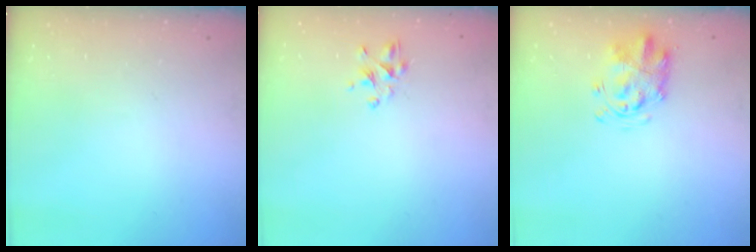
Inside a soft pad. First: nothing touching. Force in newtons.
{"total": 3.0, "press": 2.7, "slide": 1.2}
{"total": 3.1, "press": 3.0, "slide": 0.6}